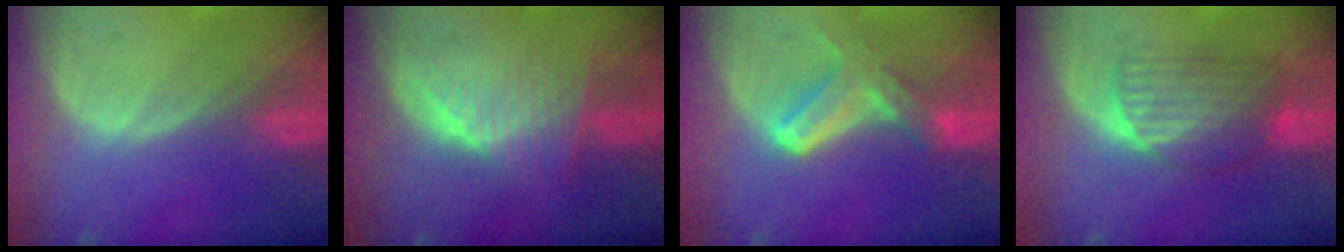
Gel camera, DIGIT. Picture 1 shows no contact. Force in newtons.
{"total": 6.7, "press": 6.2, "slide": 2.5}
{"total": 5.8, "press": 5.8, "slide": 0.3}
{"total": 6.7, "press": 6.3, "slide": 2.3}